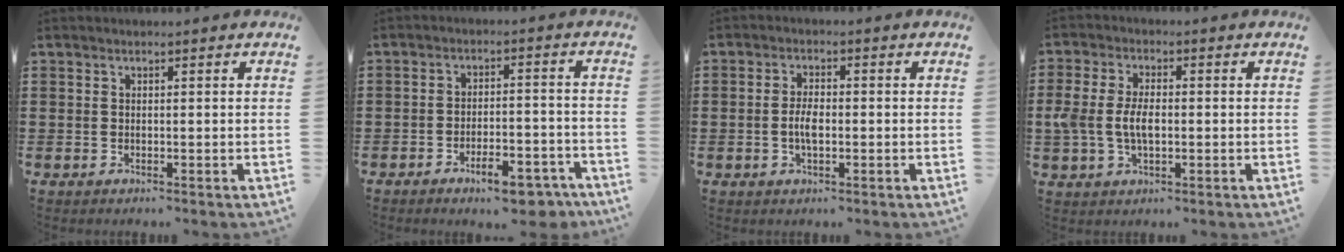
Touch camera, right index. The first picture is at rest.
{"total": 7.3, "force": [-5.2, 1.8, 4.7], "torque": [-0.075, 0.008, -0.091]}
{"total": 3.5, "force": [-0.7, 1.3, 3.2], "torque": [-0.075, -0.005, -0.017]}
{"total": 5.7, "force": [-0.6, 3.1, 4.7], "torque": [-0.117, -0.003, -0.019]}